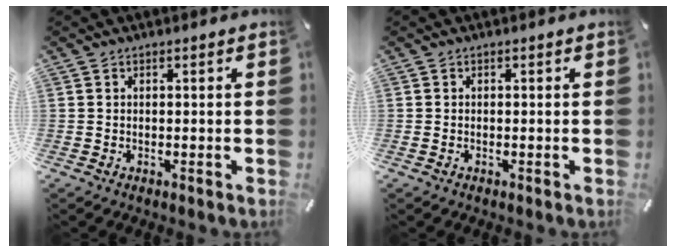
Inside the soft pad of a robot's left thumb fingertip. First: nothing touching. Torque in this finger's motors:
{"motor_torque": [-0.20, -0.28, 0.12, 0.01, -0.02]}